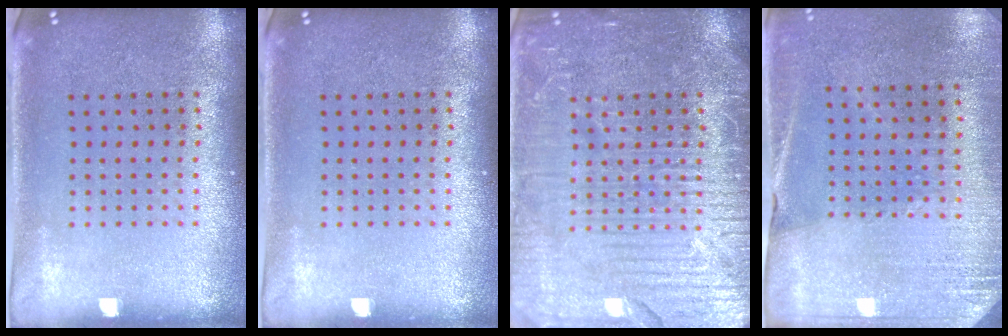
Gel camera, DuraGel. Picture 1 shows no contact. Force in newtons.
{"total": 0.0}
{"total": 7.2, "press": 7.2, "slide": 0.9}
{"total": 2.6, "press": 2.5, "slide": 0.8}